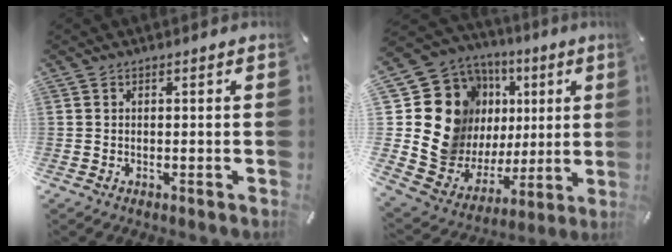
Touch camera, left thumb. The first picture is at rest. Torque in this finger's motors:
{"motor_torque": [2.22, 2.19, 0.95, 0.43, 0.14]}